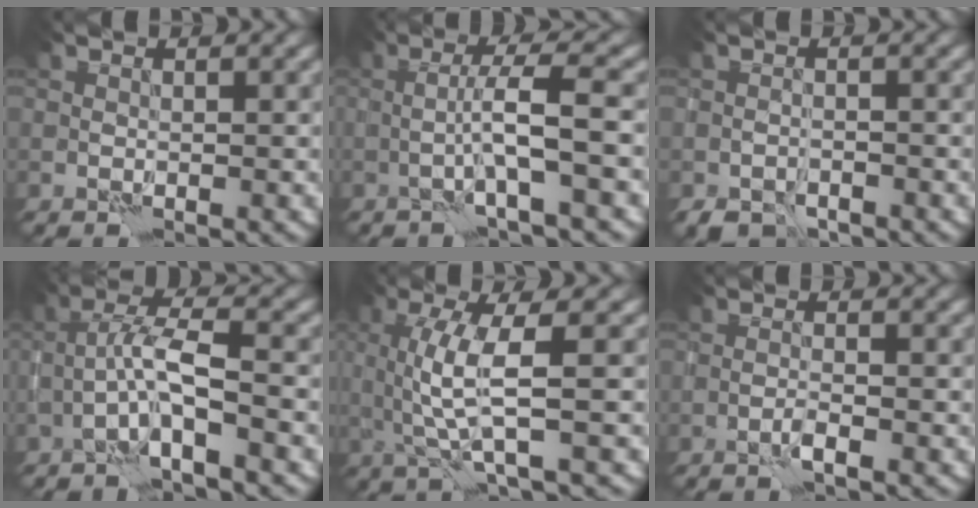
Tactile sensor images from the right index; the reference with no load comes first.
{"total": 3.5, "force": [-0.5, -0.8, 3.3], "torque": [-0.060, 0.016, -0.013]}
{"total": 2.3, "force": [-2.1, 1.0, 0.3], "torque": [-0.003, 0.000, -0.038]}
{"total": 4.0, "force": [-1.5, 0.2, 3.7], "torque": [-0.072, 0.017, -0.032]}
{"total": 4.1, "force": [1.0, 0.1, 4.0], "torque": [-0.089, -0.005, 0.025]}
{"total": 0.9, "force": [-0.6, -0.4, 0.5], "torque": [-0.011, 0.005, -0.014]}